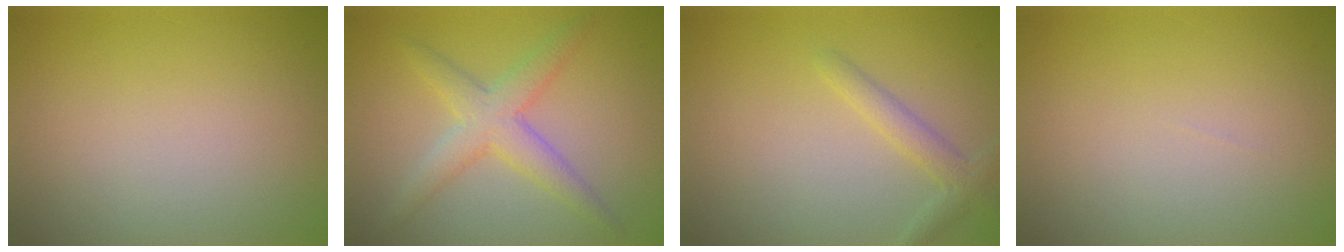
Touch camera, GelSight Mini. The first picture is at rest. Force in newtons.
{"total": 3.7, "press": 3.7, "slide": 0.1}
{"total": 2.0, "press": 2.0, "slide": 0.1}
{"total": 0.0}